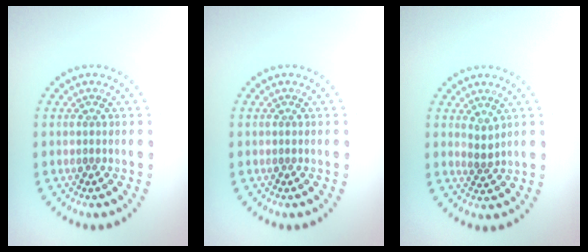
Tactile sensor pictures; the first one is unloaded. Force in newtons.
{"total": 0.0}
{"total": 1.3, "press": 0.9, "slide": 0.9}